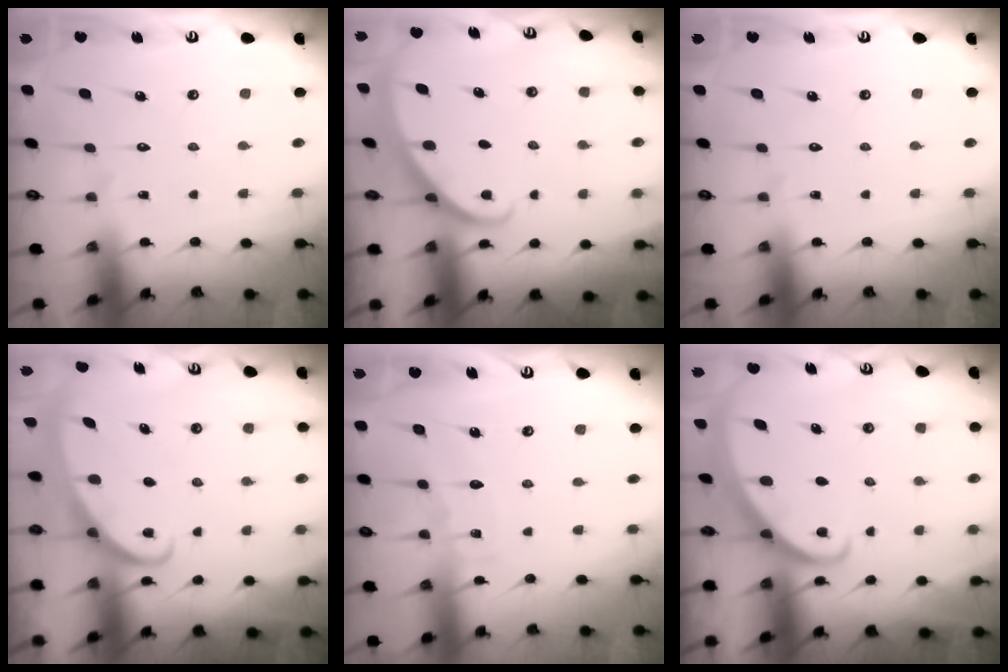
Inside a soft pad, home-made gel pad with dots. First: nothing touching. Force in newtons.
{"total": 2.2, "press": 2.2, "slide": 0.1}
{"total": 0.0}
{"total": 2.7, "press": 2.7, "slide": 0.4}
{"total": 4.3, "press": 4.3, "slide": 0.4}
{"total": 2.3, "press": 2.3, "slide": 0.2}